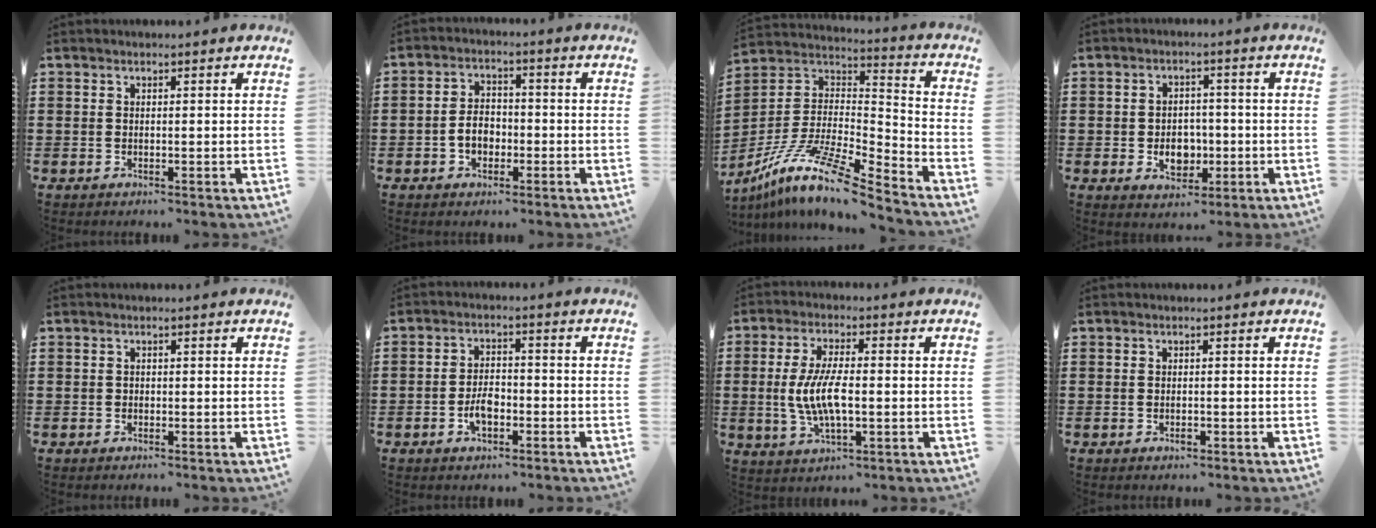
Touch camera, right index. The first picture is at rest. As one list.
[{"total": 4.2, "force": [-1.3, 2.9, 2.8], "torque": [-0.063, 0.003, -0.027]}, {"total": 12.6, "force": [-9.5, 1.2, 8.1], "torque": [-0.172, 0.001, -0.190]}, {"total": 5.0, "force": [-1.1, 3.7, 3.2], "torque": [-0.049, -0.001, -0.023]}, {"total": 0.0}, {"total": 4.2, "force": [-1.8, 2.1, 3.2], "torque": [-0.070, 0.001, -0.037]}, {"total": 7.6, "force": [-0.7, 2.7, 7.1], "torque": [-0.161, -0.007, -0.022]}, {"total": 1.0, "force": [-0.4, 0.3, 0.8], "torque": [-0.017, -0.005, -0.007]}]